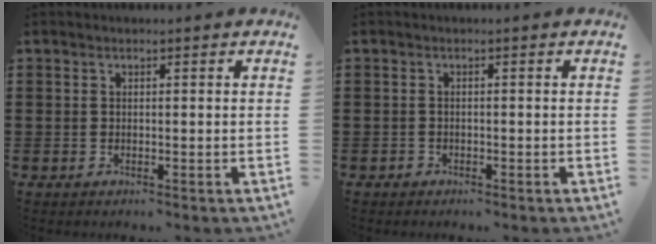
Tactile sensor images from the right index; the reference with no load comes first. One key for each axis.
{"total": 0.6, "fx": -0.5, "fy": 0.3, "fz": 0.1, "tx": -0.003, "ty": 0.000, "tz": -0.012}